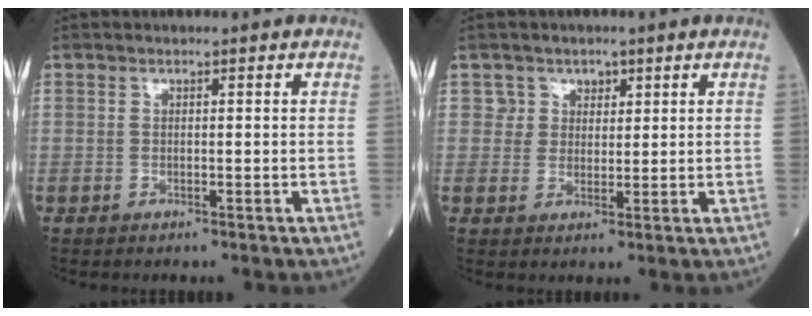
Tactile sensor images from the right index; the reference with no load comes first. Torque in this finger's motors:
{"motor_torque": [-0.09, 0.11, -0.09, -0.01]}